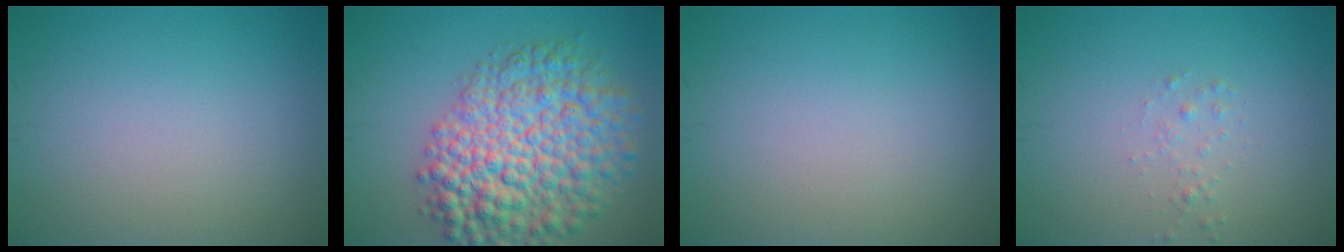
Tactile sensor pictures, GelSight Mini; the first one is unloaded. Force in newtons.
{"total": 10.1, "press": 10.1, "slide": 0.3}
{"total": 0.0}
{"total": 0.8, "press": 0.7, "slide": 0.1}